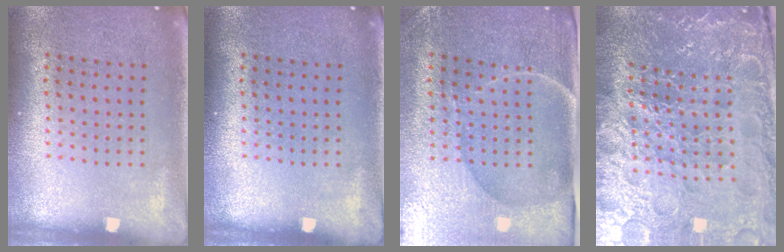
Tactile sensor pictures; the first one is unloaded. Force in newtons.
{"total": 0.0}
{"total": 4.6, "press": 4.0, "slide": 2.3}
{"total": 5.2, "press": 4.9, "slide": 1.7}